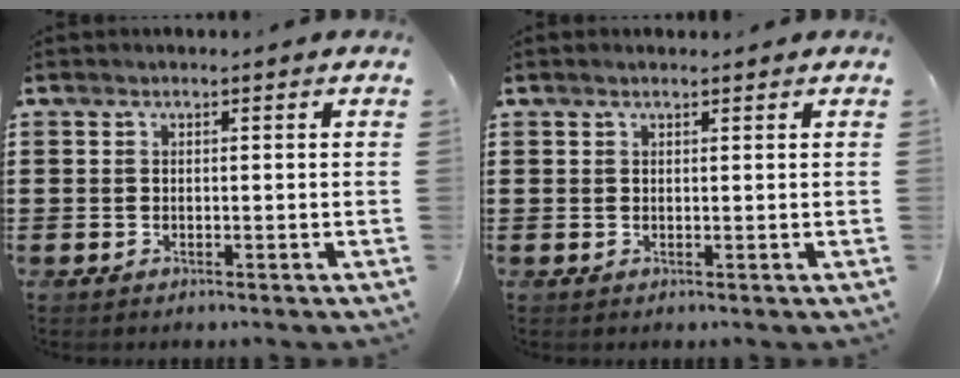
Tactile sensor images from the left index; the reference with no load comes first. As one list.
[{"total": 0.7, "force": [0.6, 0.1, 0.4], "torque": [-0.009, 0.002, 0.010]}]